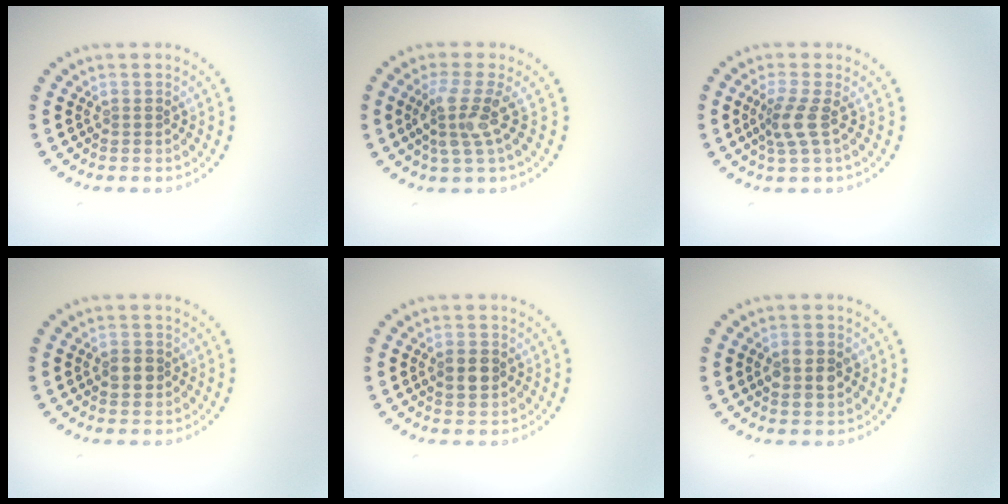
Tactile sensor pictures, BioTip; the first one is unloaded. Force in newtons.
{"total": 3.2, "press": 2.5, "slide": 1.9}
{"total": 2.4, "press": 1.8, "slide": 1.6}
{"total": 1.9, "press": 1.8, "slide": 0.4}
{"total": 2.2, "press": 2.2, "slide": 0.1}
{"total": 2.8, "press": 2.8, "slide": 0.0}